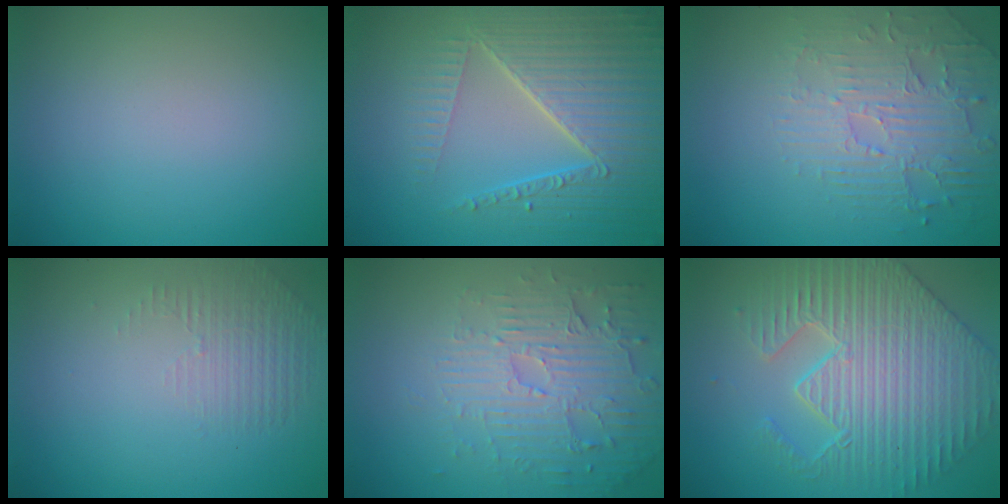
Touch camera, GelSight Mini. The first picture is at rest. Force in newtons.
{"total": 7.0, "press": 5.4, "slide": 4.4}
{"total": 2.8, "press": 2.5, "slide": 1.4}
{"total": 1.4, "press": 0.3, "slide": 1.4}
{"total": 4.3, "press": 3.7, "slide": 2.1}
{"total": 6.6, "press": 5.7, "slide": 3.3}